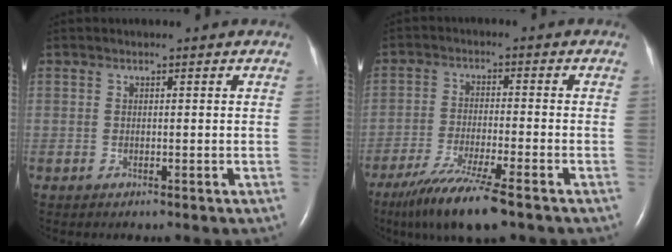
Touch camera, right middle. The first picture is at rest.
{"total": 11.1, "force": [-8.0, 0.2, 7.8], "torque": [-0.140, -0.034, -0.134]}